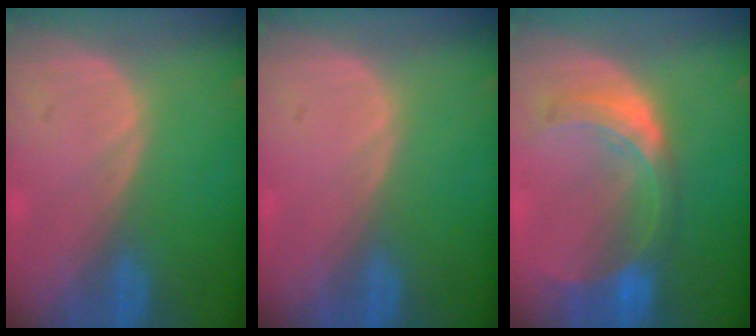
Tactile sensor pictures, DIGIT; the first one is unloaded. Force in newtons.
{"total": 0.0}
{"total": 8.1, "press": 7.1, "slide": 3.7}